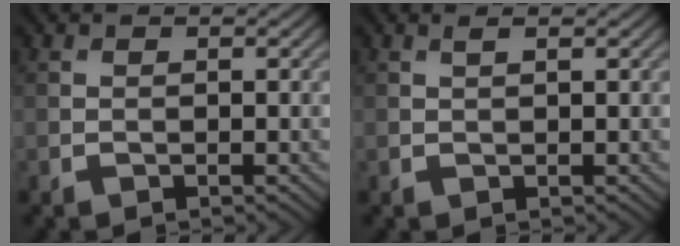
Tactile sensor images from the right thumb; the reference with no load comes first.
{"total": 0.9, "force": [0.6, 0.1, 0.7], "torque": [-0.016, 0.005, 0.010]}